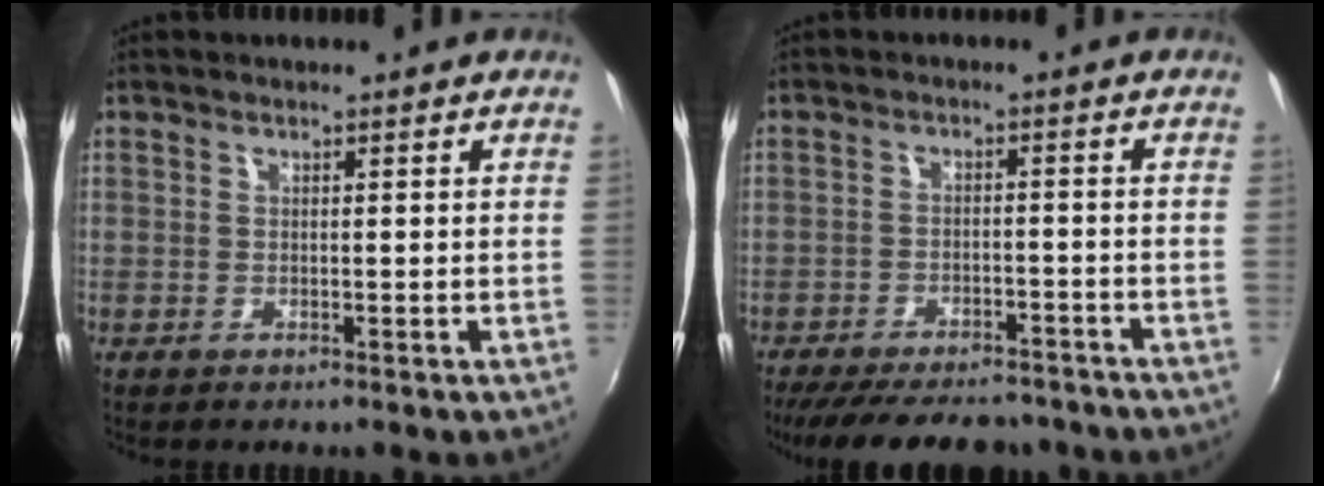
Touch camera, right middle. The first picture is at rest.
{"total": 17.4, "force": [-14.5, 6.1, 7.5], "torque": [-0.161, -0.012, -0.199]}